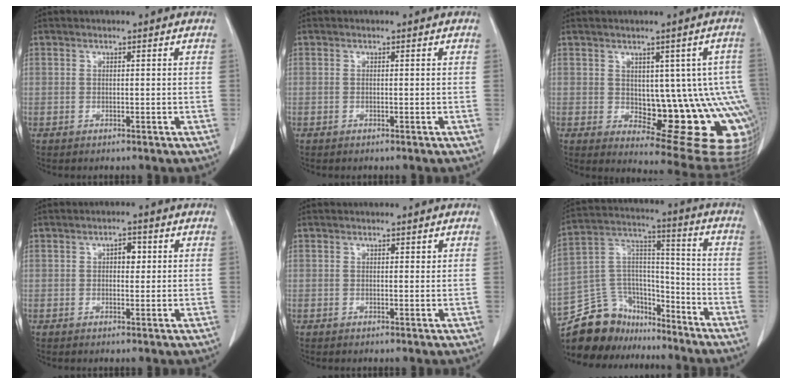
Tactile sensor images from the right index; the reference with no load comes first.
{"total": 0.0}
{"total": 14.9, "force": [-1.8, 6.7, 13.1], "torque": [-0.101, 0.014, -0.004]}
{"total": 2.5, "force": [0.7, 1.4, 2.0], "torque": [-0.028, 0.008, 0.010]}
{"total": 0.8, "force": [0.5, 0.4, 0.4], "torque": [-0.002, -0.002, 0.007]}
{"total": 16.4, "force": [-14.0, 7.7, 3.5], "torque": [-0.072, 0.065, -0.241]}